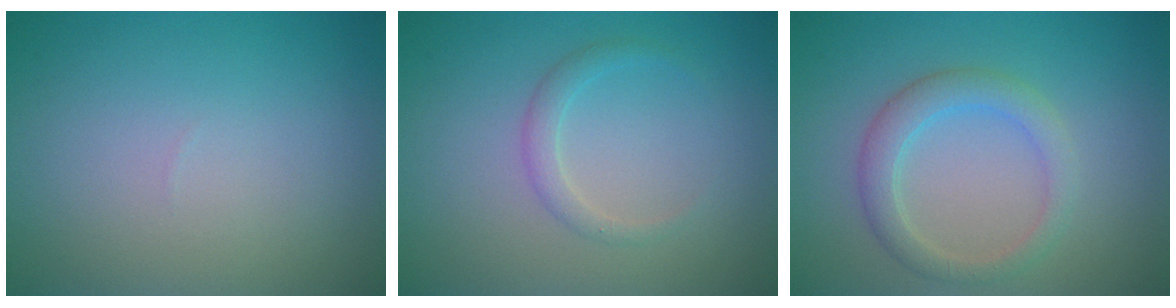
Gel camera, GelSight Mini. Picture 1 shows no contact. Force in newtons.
{"total": 1.5, "press": 1.5, "slide": 0.2}
{"total": 3.0, "press": 3.0, "slide": 0.0}